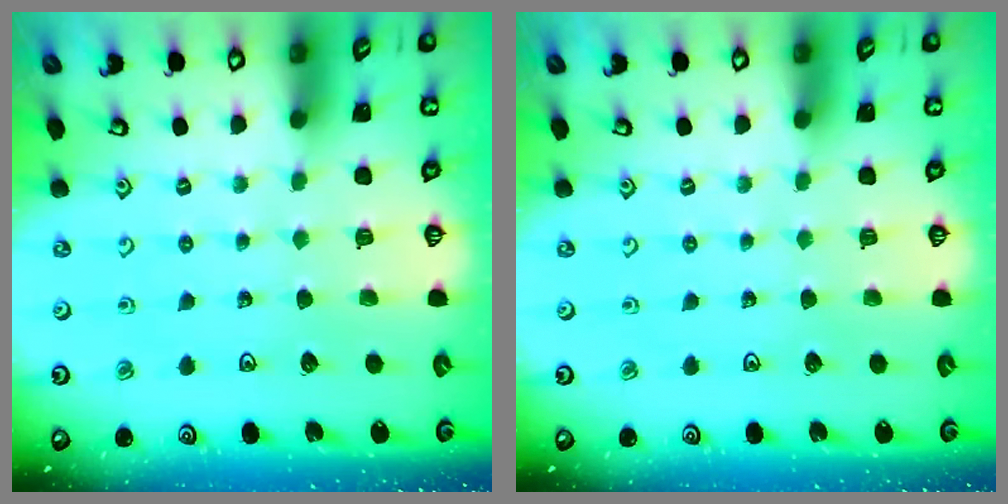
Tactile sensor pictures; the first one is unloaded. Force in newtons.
{"total": 0.0}